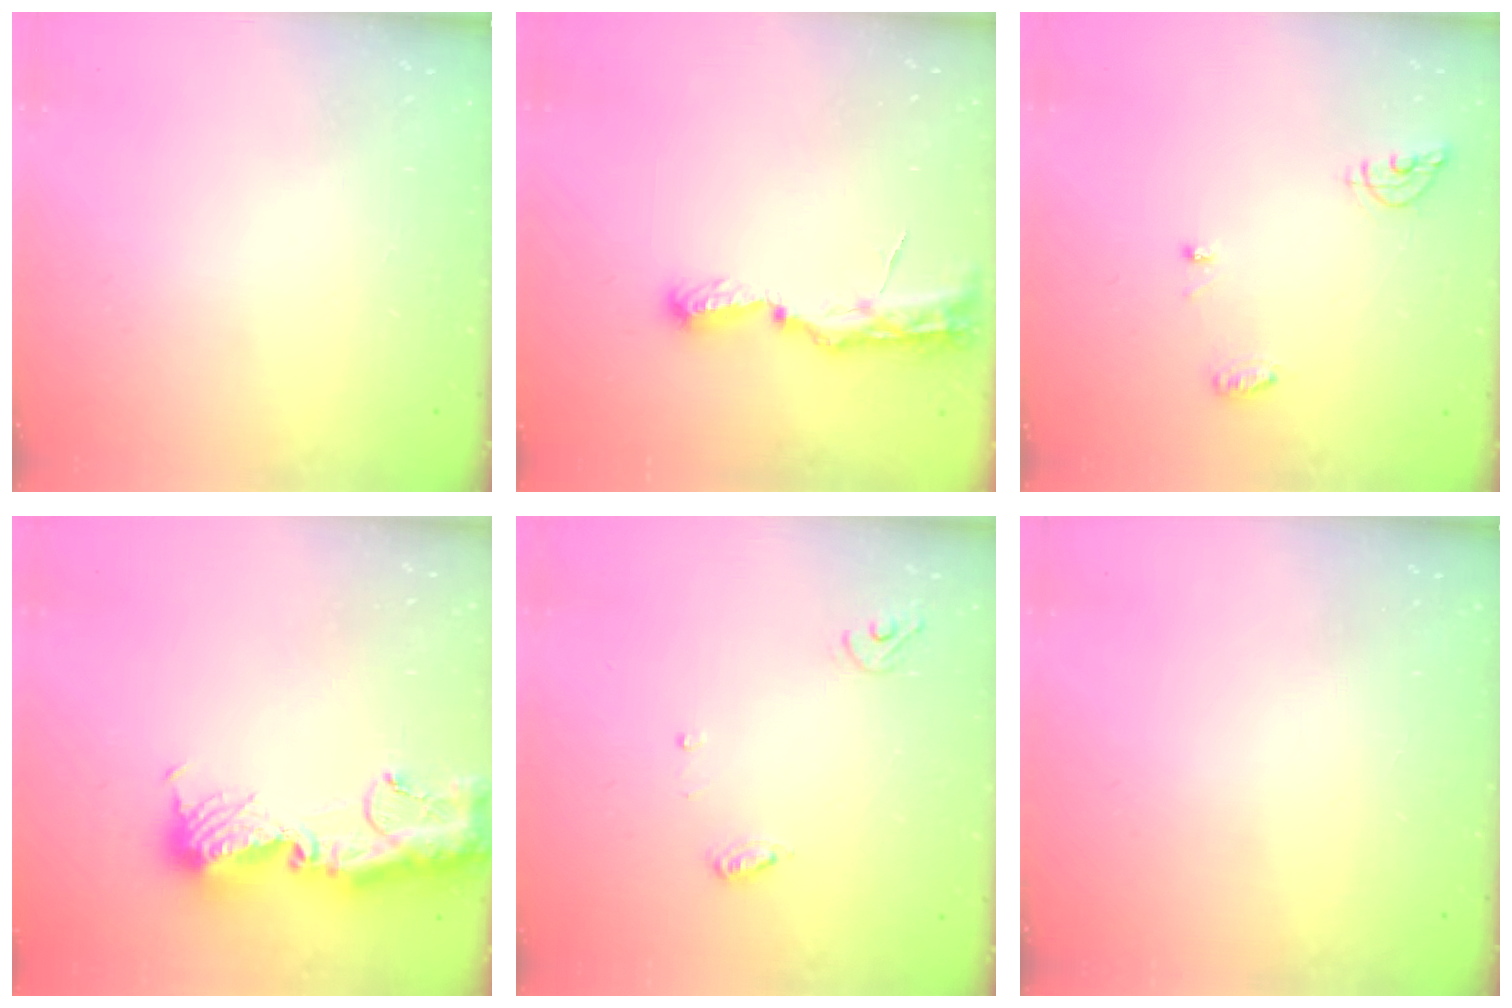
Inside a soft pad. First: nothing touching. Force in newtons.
{"total": 7.7, "press": 7.7, "slide": 0.8}
{"total": 6.7, "press": 6.7, "slide": 0.3}
{"total": 15.0, "press": 14.9, "slide": 1.8}
{"total": 5.0, "press": 5.0, "slide": 0.4}
{"total": 0.0}